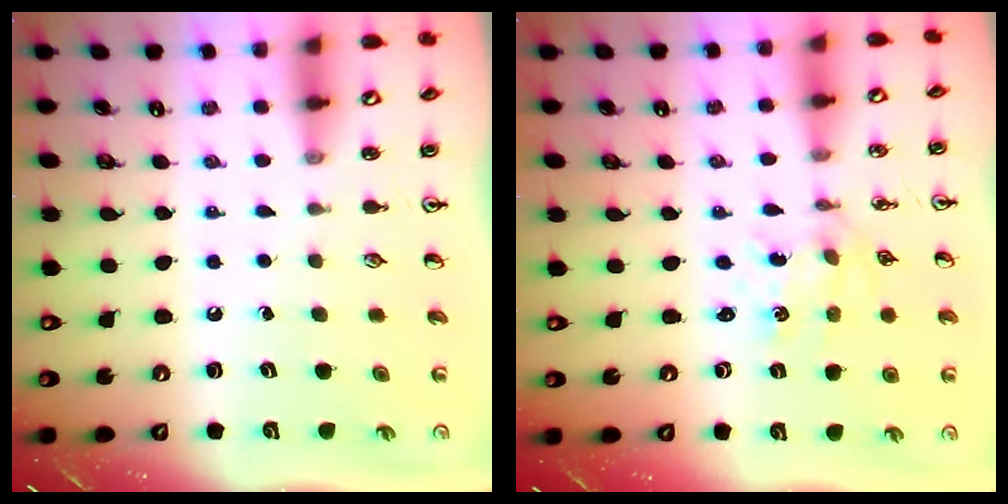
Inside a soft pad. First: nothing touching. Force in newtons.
{"total": 1.2, "press": 1.2, "slide": 0.2}